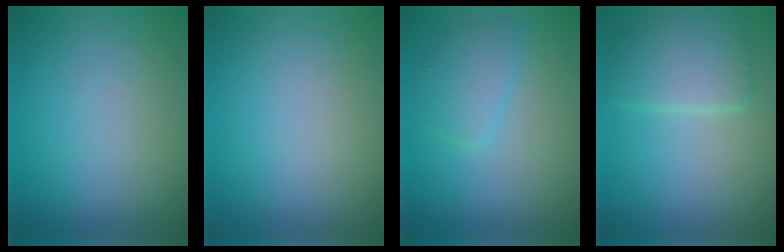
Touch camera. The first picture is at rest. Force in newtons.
{"total": 0.0}
{"total": 2.2, "press": 2.2, "slide": 0.1}
{"total": 3.7, "press": 3.7, "slide": 0.2}